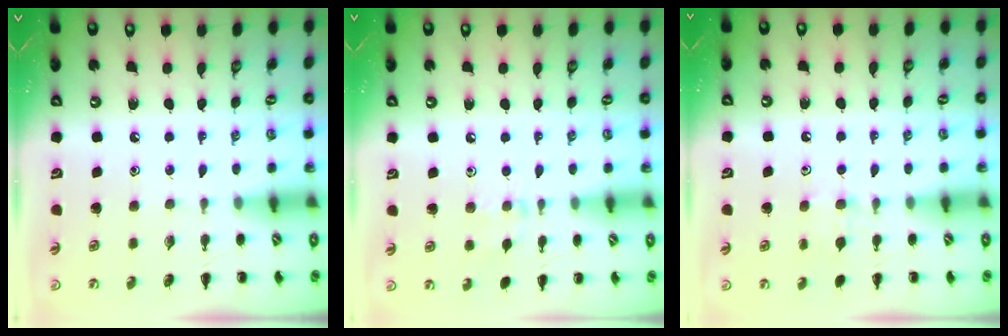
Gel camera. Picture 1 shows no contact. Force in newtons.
{"total": 6.5, "press": 6.4, "slide": 1.5}
{"total": 7.5, "press": 7.3, "slide": 2.0}